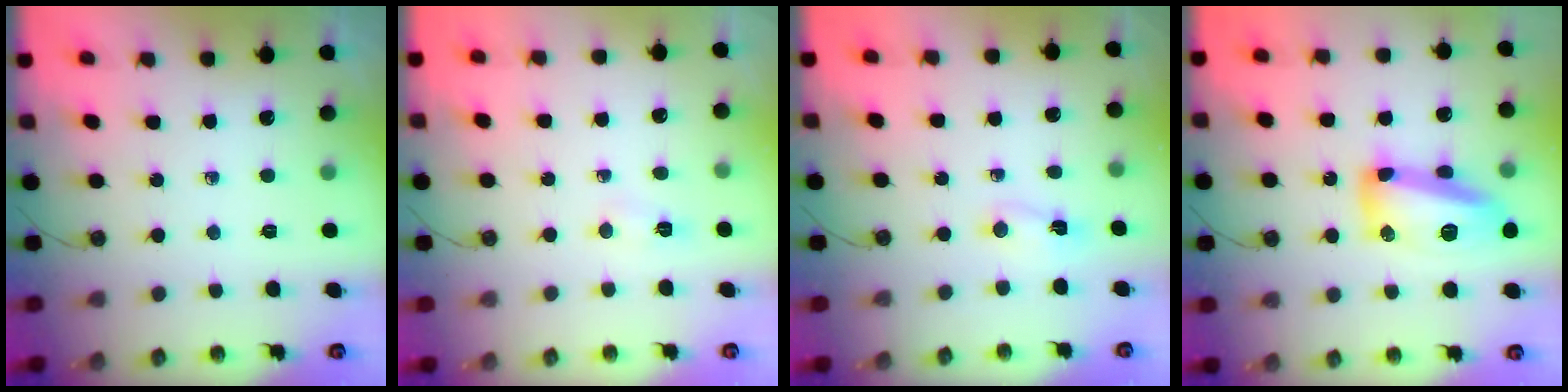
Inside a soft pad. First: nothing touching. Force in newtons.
{"total": 2.9, "press": 2.9, "slide": 0.4}
{"total": 2.0, "press": 1.6, "slide": 1.2}
{"total": 14.8, "press": 14.8, "slide": 1.1}